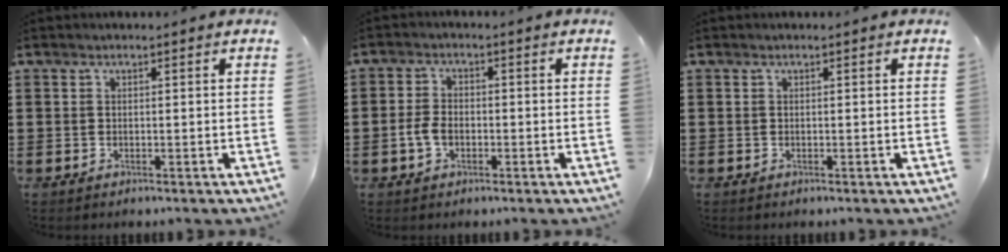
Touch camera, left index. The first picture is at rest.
{"total": 3.4, "force": [-1.0, 2.1, 2.5], "torque": [-0.069, -0.004, -0.025]}
{"total": 0.0}